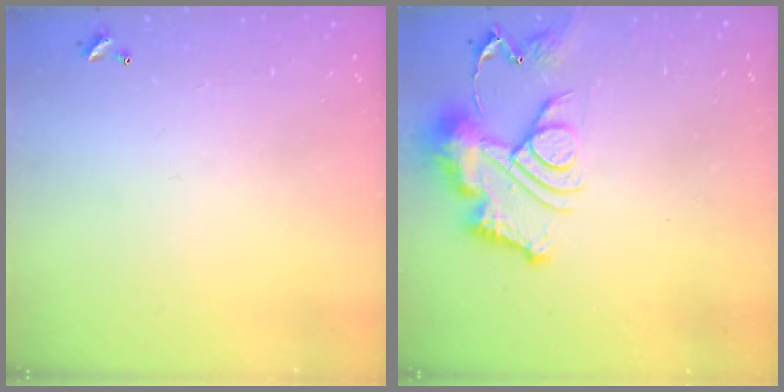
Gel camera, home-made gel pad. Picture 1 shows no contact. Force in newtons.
{"total": 13.4, "press": 13.4, "slide": 1.4}